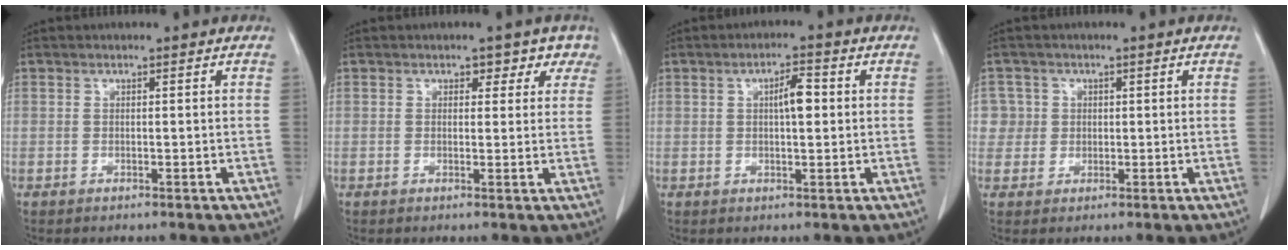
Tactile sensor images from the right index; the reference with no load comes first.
{"total": 3.2, "force": [1.9, 2.3, 1.1], "torque": [0.011, 0.004, 0.014]}
{"total": 3.9, "force": [0.6, 1.0, 3.7], "torque": [-0.062, 0.006, 0.009]}
{"total": 3.4, "force": [0.7, 3.3, -0.4], "torque": [0.027, 0.008, 0.010]}